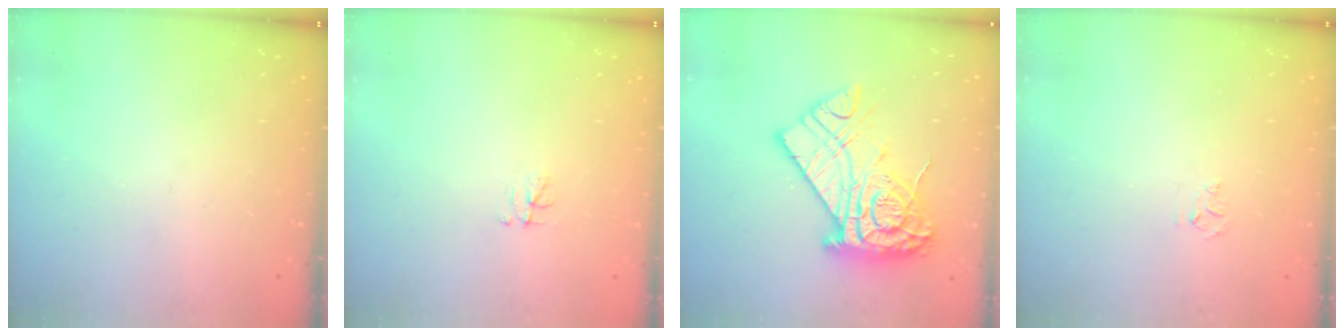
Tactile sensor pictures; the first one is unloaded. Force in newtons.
{"total": 3.1, "press": 3.1, "slide": 0.4}
{"total": 20.4, "press": 20.3, "slide": 1.4}
{"total": 3.8, "press": 3.8, "slide": 0.4}